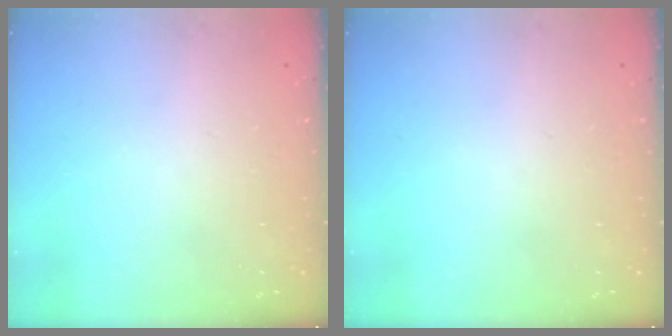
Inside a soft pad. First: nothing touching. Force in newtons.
{"total": 0.0}